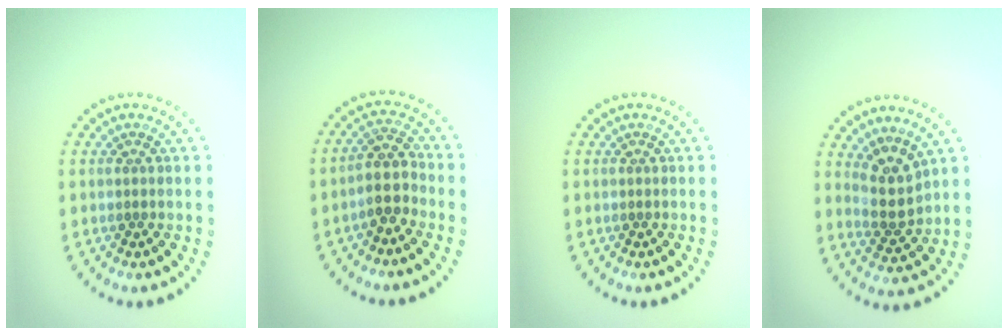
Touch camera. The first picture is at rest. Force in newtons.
{"total": 2.8, "press": 2.4, "slide": 1.5}
{"total": 0.0}
{"total": 3.0, "press": 2.5, "slide": 1.7}